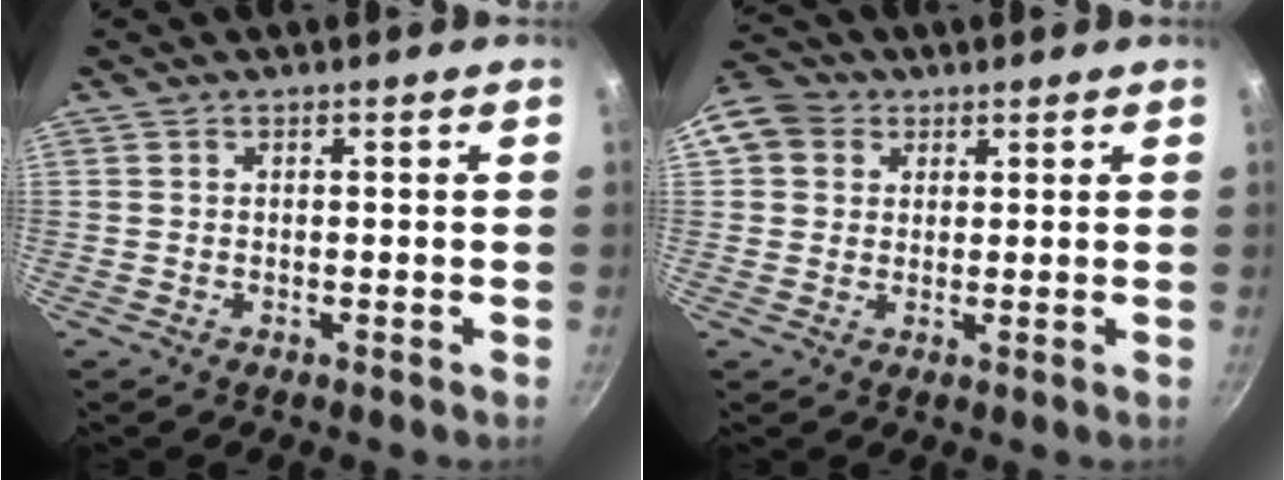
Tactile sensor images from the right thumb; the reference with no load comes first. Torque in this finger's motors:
{"motor_torque": [-1.20, 1.40, 0.03, -0.26, 0.07]}